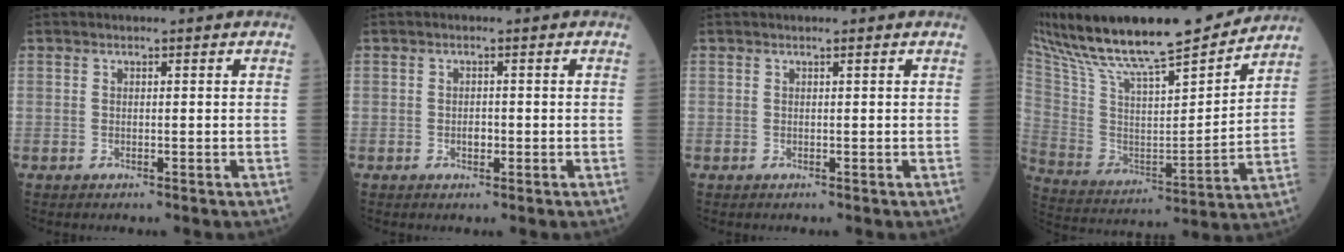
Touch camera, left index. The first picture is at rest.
{"total": 1.4, "force": [-0.6, 0.9, 1.0], "torque": [-0.017, -0.001, -0.009]}
{"total": 0.0}
{"total": 25.7, "force": [22.1, 3.9, 12.6], "torque": [-0.238, -0.003, 0.351]}